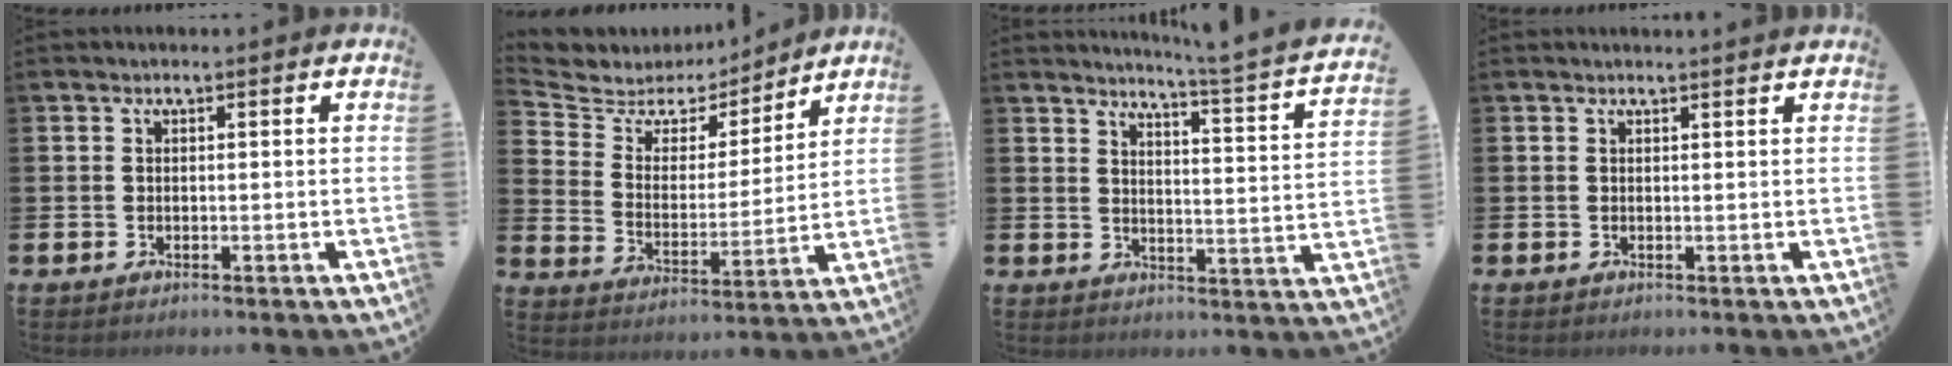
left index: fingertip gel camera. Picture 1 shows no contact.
{"total": 6.0, "force": [5.2, 2.9, 0.6], "torque": [-0.057, -0.039, 0.089]}
{"total": 3.8, "force": [3.4, -1.0, 1.4], "torque": [-0.031, -0.043, 0.046]}
{"total": 0.7, "force": [0.7, -0.1, 0.1], "torque": [0.004, -0.004, 0.012]}